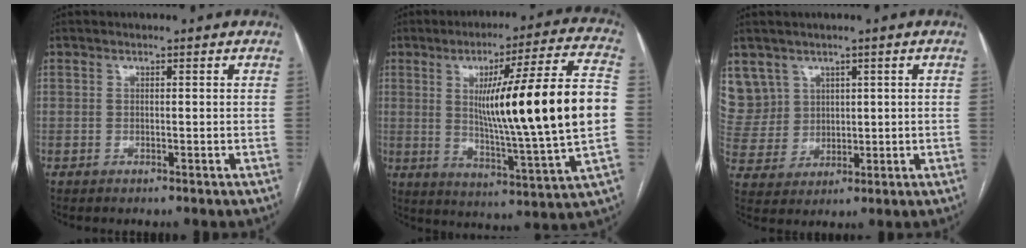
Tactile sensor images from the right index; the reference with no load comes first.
{"total": 23.0, "force": [1.3, -0.3, 23.0], "torque": [-0.335, 0.000, 0.012]}
{"total": 9.0, "force": [4.6, 7.7, 0.5], "torque": [-0.026, 0.032, 0.115]}